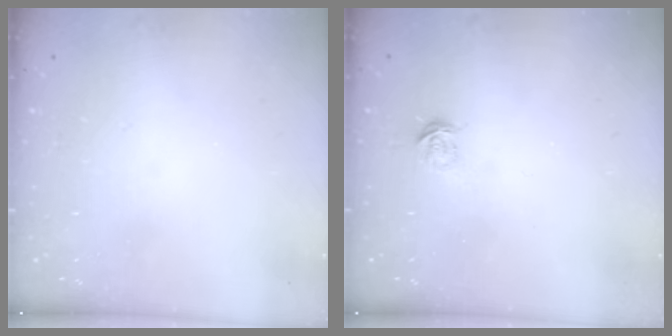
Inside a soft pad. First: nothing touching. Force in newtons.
{"total": 1.8, "press": 1.8, "slide": 0.2}